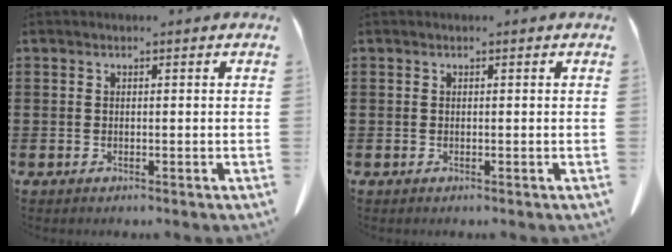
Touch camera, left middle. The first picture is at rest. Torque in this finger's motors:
{"motor_torque": [0.10, -0.10, 0.00, 0.00]}